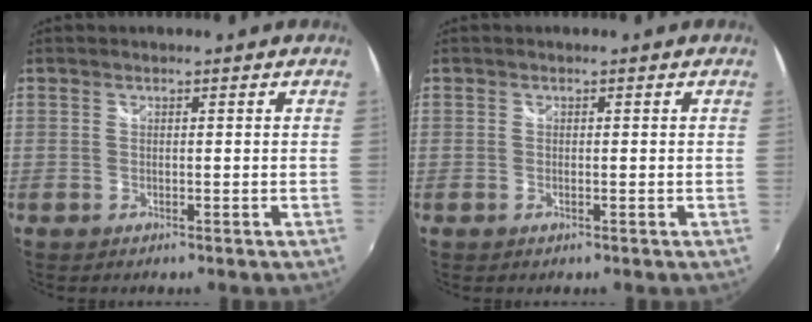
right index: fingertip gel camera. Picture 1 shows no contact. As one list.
[{"total": 0.0}]